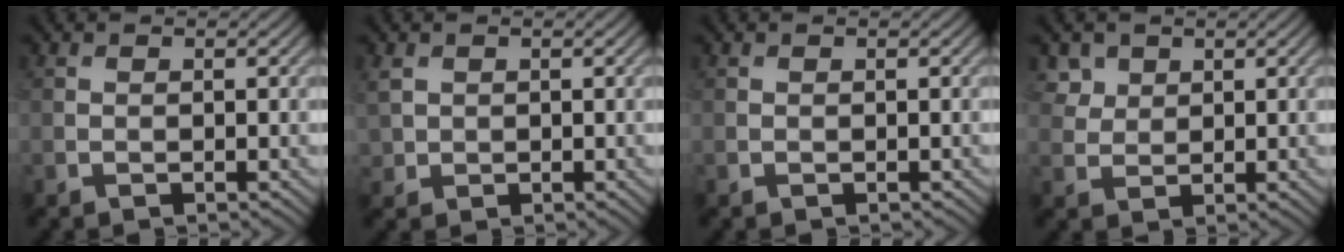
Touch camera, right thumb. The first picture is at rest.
{"total": 2.2, "force": [0.8, 1.8, 0.9], "torque": [-0.027, -0.002, 0.017]}
{"total": 0.0}
{"total": 2.9, "force": [1.7, 2.1, 0.8], "torque": [-0.029, -0.009, 0.042]}